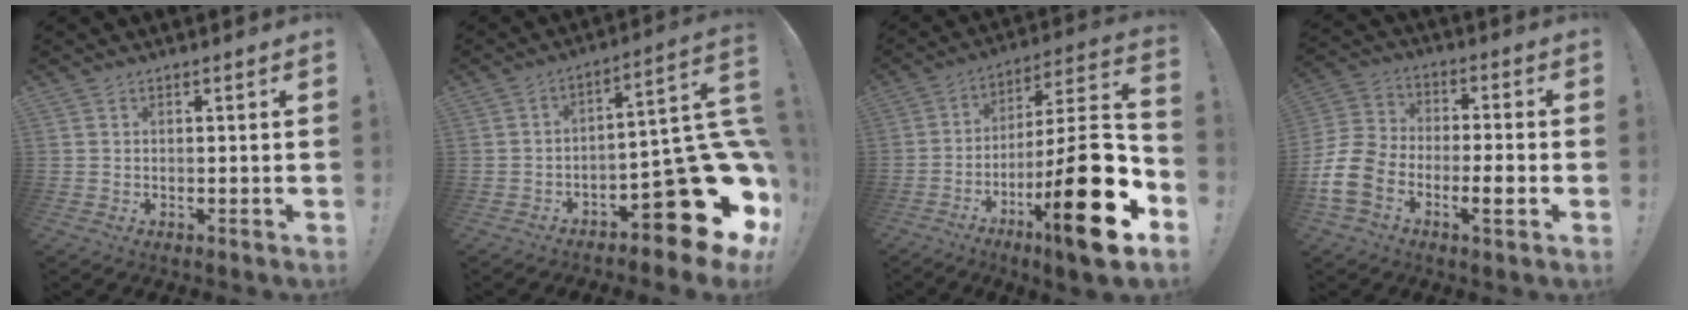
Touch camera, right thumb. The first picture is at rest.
{"total": 21.7, "force": [-9.7, 8.0, 17.7], "torque": [-0.193, 0.034, -0.147]}
{"total": 24.5, "force": [-9.7, 4.3, 22.0], "torque": [-0.341, 0.037, -0.160]}
{"total": 13.6, "force": [-6.4, 8.1, 8.9], "torque": [-0.177, 0.038, -0.112]}